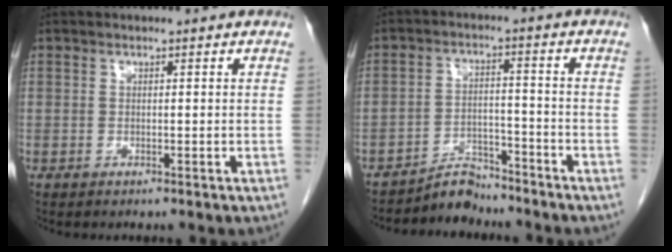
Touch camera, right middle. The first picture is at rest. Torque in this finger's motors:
{"motor_torque": [0.62, -0.72, 0.00, 0.00]}